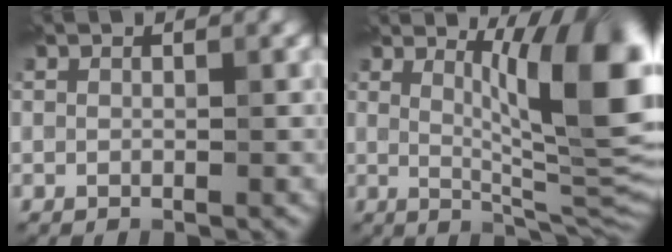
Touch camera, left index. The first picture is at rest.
{"total": 10.9, "force": [3.3, 2.4, 10.1], "torque": [-0.131, -0.006, 0.059]}